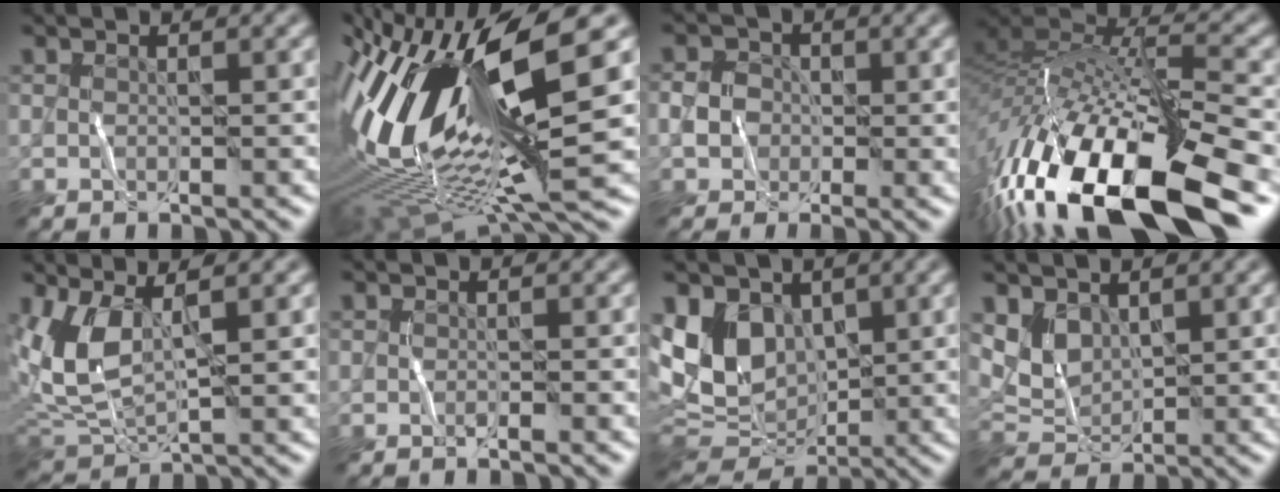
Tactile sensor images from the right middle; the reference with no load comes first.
{"total": 16.5, "force": [0.8, 5.8, 15.4], "torque": [-0.324, 0.014, 0.026]}
{"total": 1.9, "force": [-0.7, 1.6, 0.6], "torque": [-0.024, 0.006, -0.011]}
{"total": 17.7, "force": [-8.0, 6.4, 14.5], "torque": [-0.285, -0.018, -0.117]}
{"total": 4.5, "force": [1.5, 2.0, 3.7], "torque": [-0.105, -0.006, 0.046]}
{"total": 0.6, "force": [-0.4, 0.0, 0.4], "torque": [-0.007, 0.002, -0.009]}
{"total": 7.5, "force": [2.2, 5.3, 4.8], "torque": [-0.118, -0.007, 0.047]}
{"total": 2.1, "force": [1.6, 1.1, 0.9], "torque": [-0.037, -0.008, 0.049]}